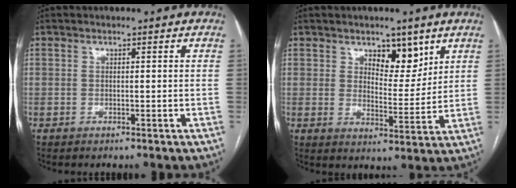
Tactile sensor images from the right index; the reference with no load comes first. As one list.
[{"total": 6.4, "force": [4.0, 3.1, 4.0], "torque": [-0.053, -0.006, 0.064]}]